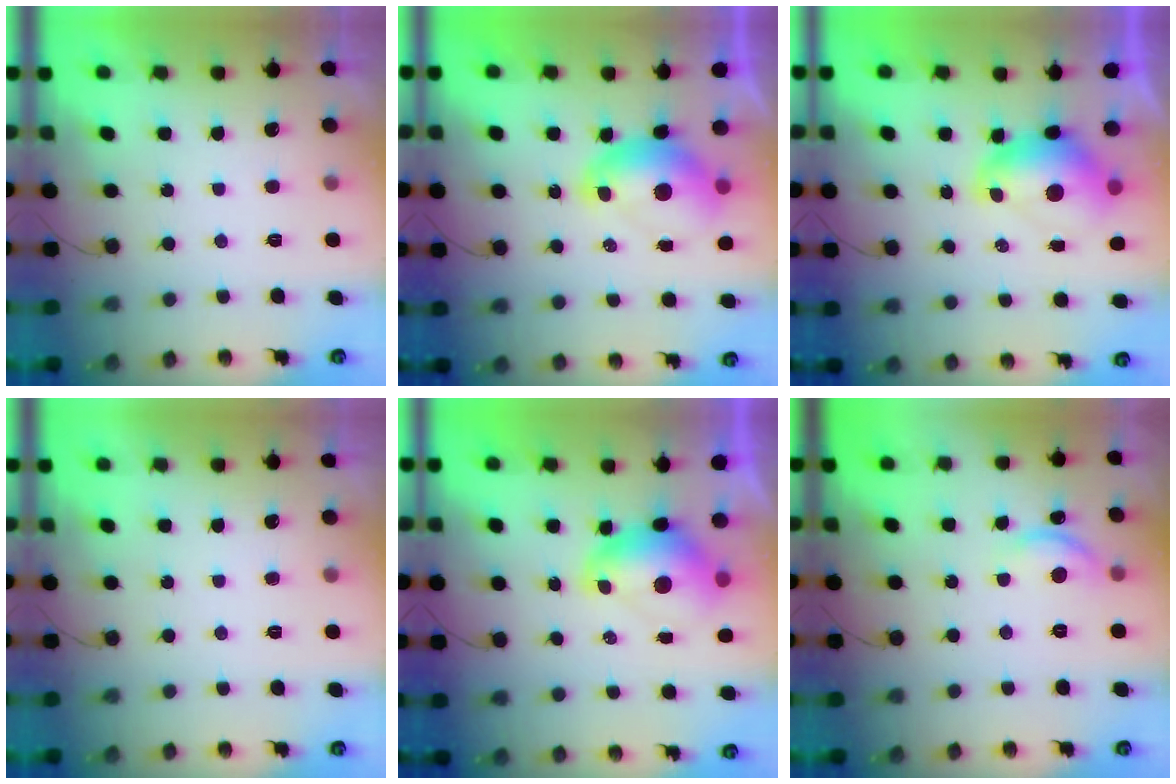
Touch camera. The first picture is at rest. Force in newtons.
{"total": 8.8, "press": 8.7, "slide": 1.0}
{"total": 8.9, "press": 8.8, "slide": 1.0}
{"total": 0.0}
{"total": 8.9, "press": 8.8, "slide": 1.0}
{"total": 10.8, "press": 10.8, "slide": 0.8}